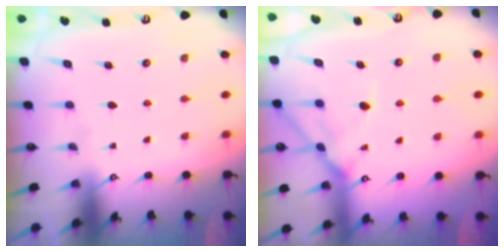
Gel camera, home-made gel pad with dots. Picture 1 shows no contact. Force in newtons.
{"total": 12.7, "press": 12.7, "slide": 1.1}